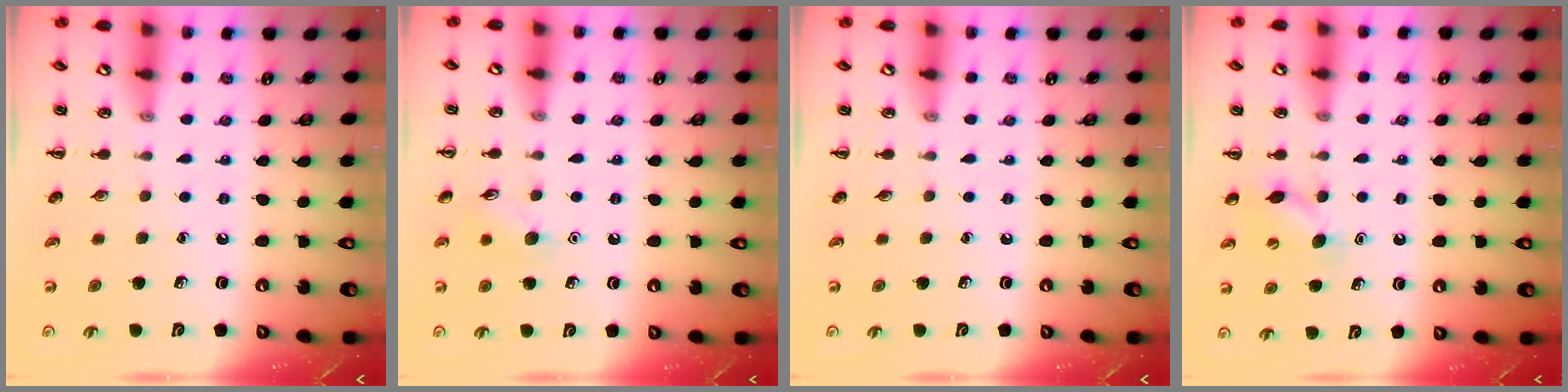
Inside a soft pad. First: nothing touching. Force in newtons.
{"total": 6.6, "press": 6.4, "slide": 1.4}
{"total": 0.0}
{"total": 8.1, "press": 7.9, "slide": 1.4}